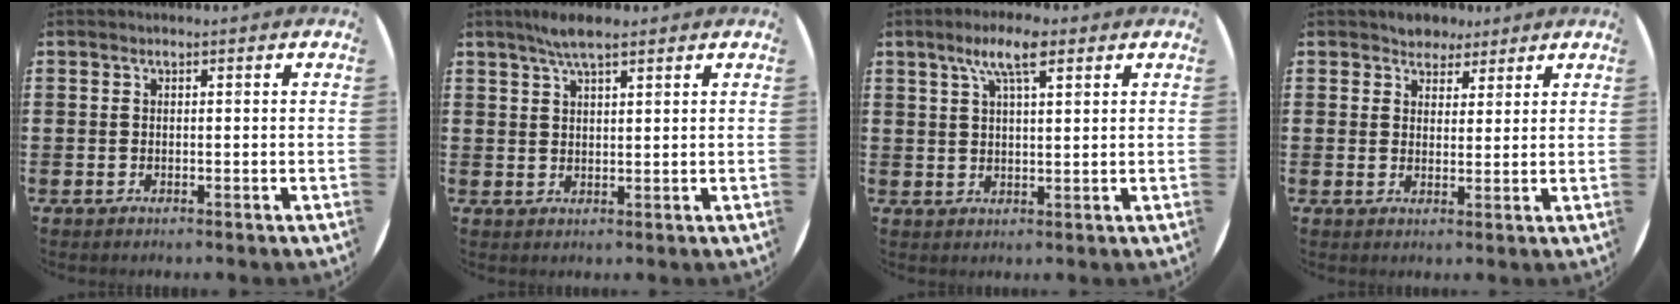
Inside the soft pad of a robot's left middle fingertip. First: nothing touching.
{"total": 4.2, "force": [3.2, 0.8, 2.6], "torque": [-0.056, 0.005, 0.057]}
{"total": 6.2, "force": [3.8, 1.7, 4.6], "torque": [-0.092, 0.008, 0.062]}
{"total": 3.1, "force": [2.7, 1.4, -0.1], "torque": [0.001, -0.001, 0.050]}